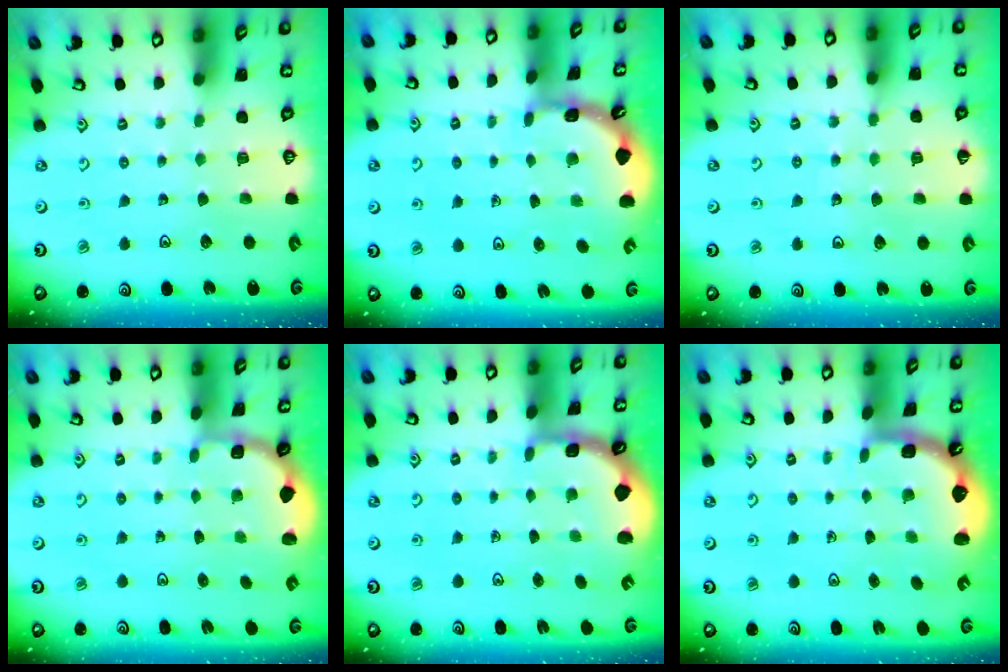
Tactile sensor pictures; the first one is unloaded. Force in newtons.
{"total": 1.6, "press": 1.6, "slide": 0.1}
{"total": 5.1, "press": 5.0, "slide": 0.5}
{"total": 1.8, "press": 1.6, "slide": 0.7}
{"total": 1.8, "press": 1.8, "slide": 0.3}
{"total": 2.5, "press": 1.6, "slide": 1.9}